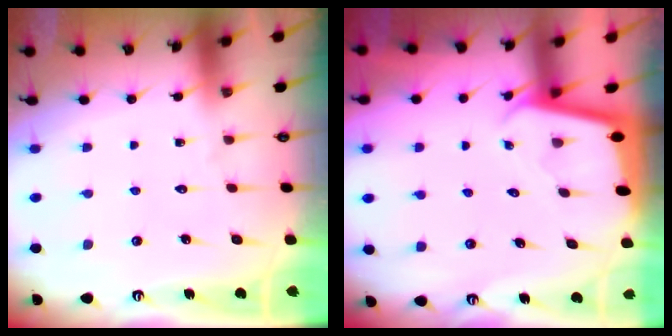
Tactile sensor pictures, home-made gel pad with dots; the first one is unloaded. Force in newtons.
{"total": 1.9, "press": 1.9, "slide": 0.0}